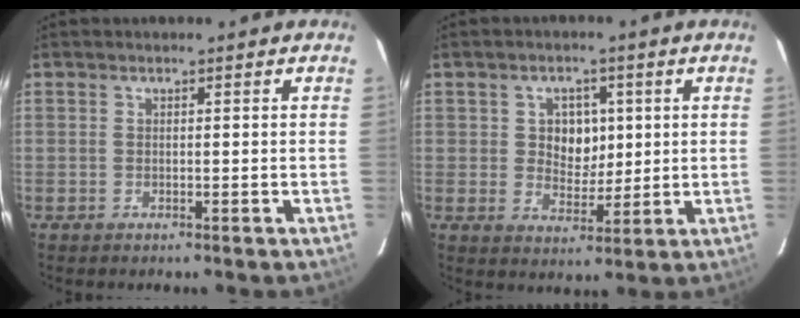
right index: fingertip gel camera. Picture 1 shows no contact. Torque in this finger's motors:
{"motor_torque": [0.54, 0.49, 0.25, 0.05]}